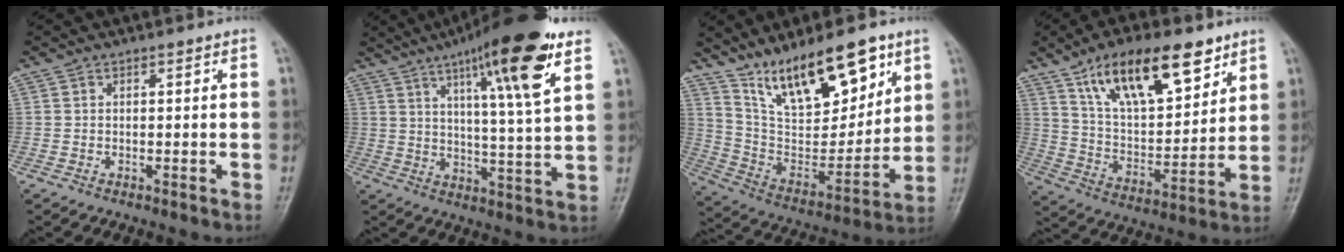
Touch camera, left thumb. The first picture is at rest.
{"total": 18.4, "force": [10.0, 2.3, 15.2], "torque": [-0.228, -0.037, 0.153]}
{"total": 20.2, "force": [12.9, 7.8, 13.5], "torque": [-0.177, -0.066, 0.240]}
{"total": 19.8, "force": [11.7, 8.2, 13.6], "torque": [-0.186, -0.044, 0.211]}